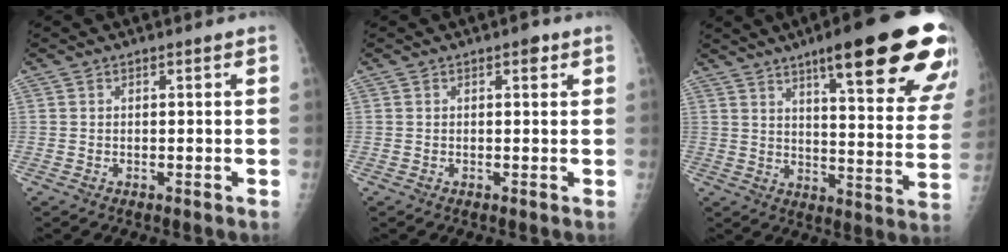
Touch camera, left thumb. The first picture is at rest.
{"total": 1.6, "force": [0.8, 0.8, 1.1], "torque": [-0.008, 0.001, 0.008]}
{"total": 26.2, "force": [15.4, 5.1, 20.6], "torque": [-0.229, -0.050, 0.207]}